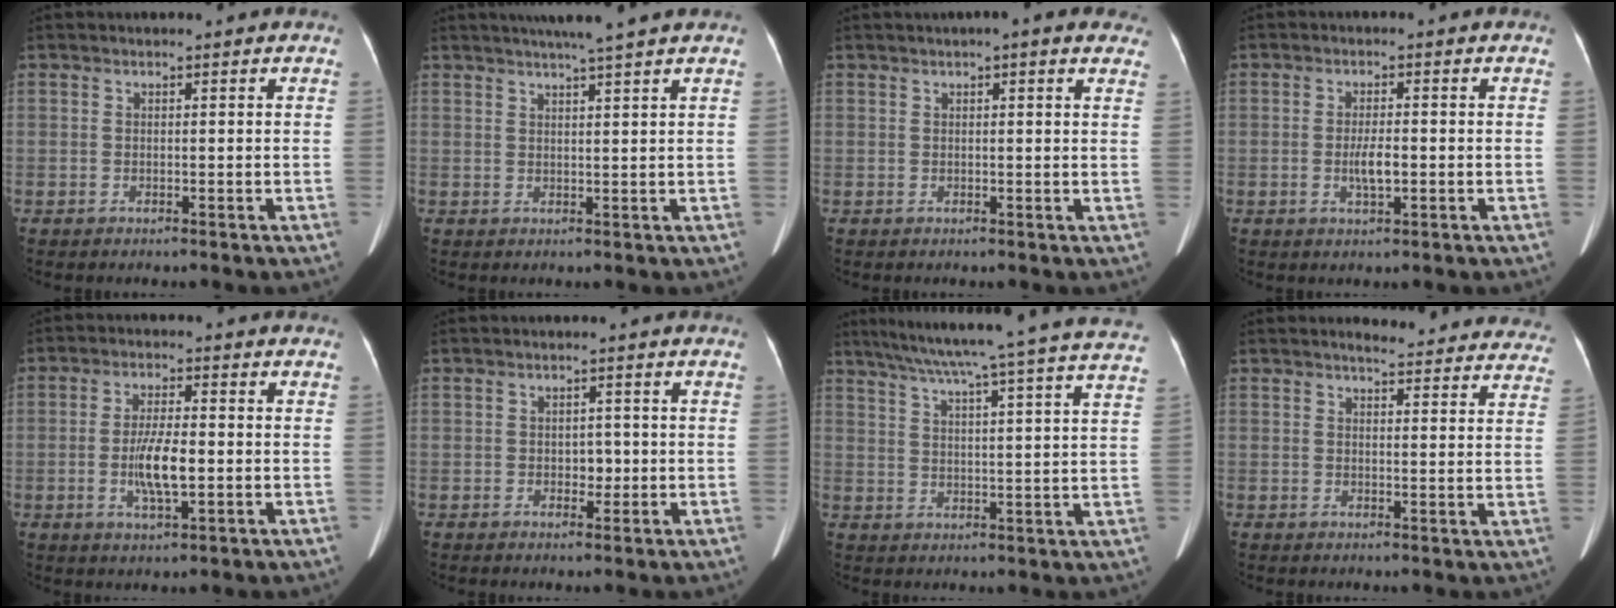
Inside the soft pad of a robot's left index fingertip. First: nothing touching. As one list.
[{"total": 6.3, "force": [5.2, -1.1, 3.5], "torque": [-0.054, 0.011, 0.070]}, {"total": 5.4, "force": [3.8, 1.0, 3.8], "torque": [-0.035, 0.017, 0.034]}, {"total": 3.1, "force": [-0.7, 0.7, 3.0], "torque": [-0.060, -0.001, -0.012]}, {"total": 6.5, "force": [-1.2, 1.4, 6.2], "torque": [-0.124, -0.002, -0.021]}, {"total": 2.1, "force": [-0.4, 1.4, 1.5], "torque": [-0.018, 0.004, -0.004]}, {"total": 27.6, "force": [24.2, -1.0, 13.2], "torque": [-0.219, -0.024, 0.307]}, {"total": 17.3, "force": [16.4, 3.4, 4.5], "torque": [-0.028, -0.034, 0.170]}]